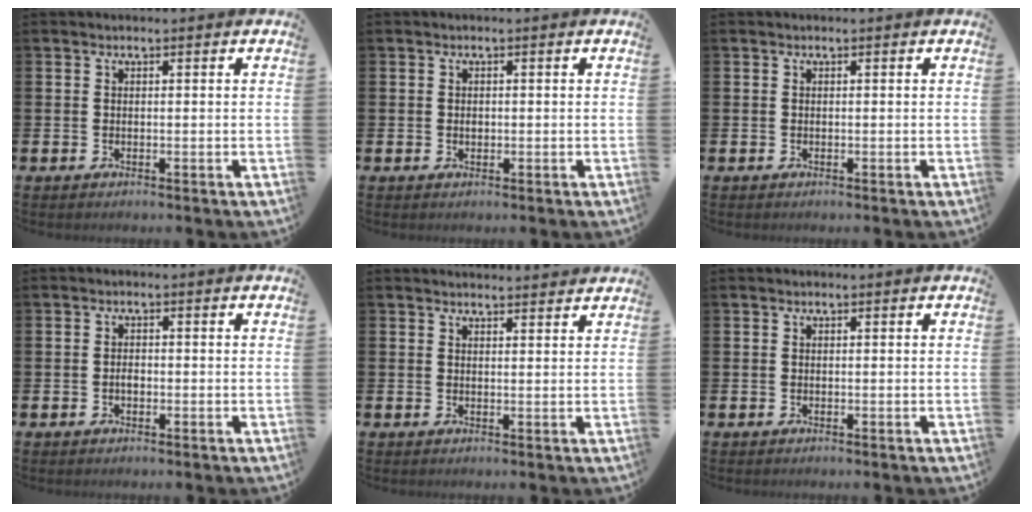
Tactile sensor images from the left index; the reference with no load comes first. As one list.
[{"total": 0.9, "force": [0.0, 0.7, 0.5], "torque": [0.000, 0.003, -0.004]}, {"total": 0.0}, {"total": 1.3, "force": [-0.3, 0.8, 0.9], "torque": [-0.015, 0.003, -0.007]}, {"total": 2.0, "force": [2.0, 0.1, -0.1], "torque": [0.010, -0.014, 0.035]}, {"total": 0.0}]